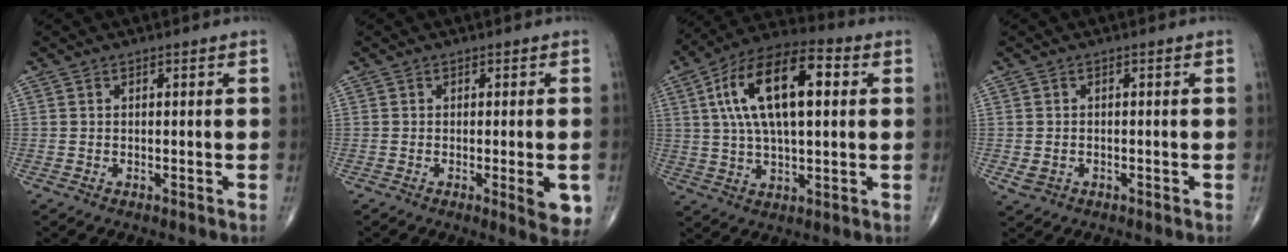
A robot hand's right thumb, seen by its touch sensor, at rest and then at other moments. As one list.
[{"total": 5.4, "force": [-1.4, 1.4, 5.1], "torque": [-0.057, -0.009, -0.015]}, {"total": 18.8, "force": [4.4, 8.4, 16.2], "torque": [-0.277, 0.022, 0.068]}, {"total": 2.1, "force": [-0.6, 1.7, 1.0], "torque": [-0.017, 0.002, -0.004]}]